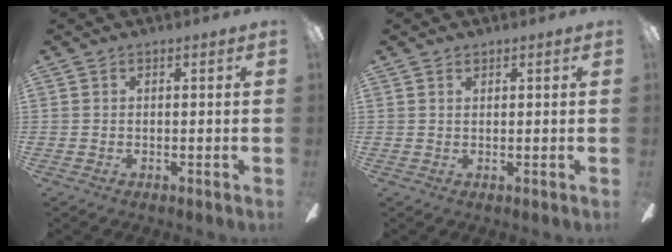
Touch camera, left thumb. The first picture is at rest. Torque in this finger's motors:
{"motor_torque": [0.10, -0.20, -0.35, 0.21, 0.01]}